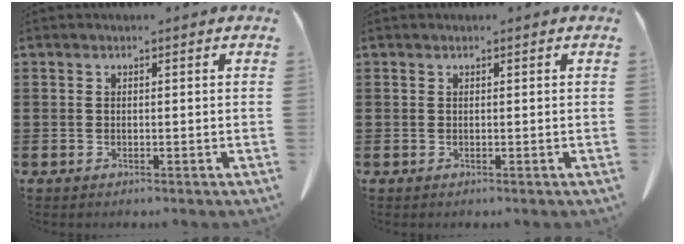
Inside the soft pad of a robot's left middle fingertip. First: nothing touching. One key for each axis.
{"total": 0.0}